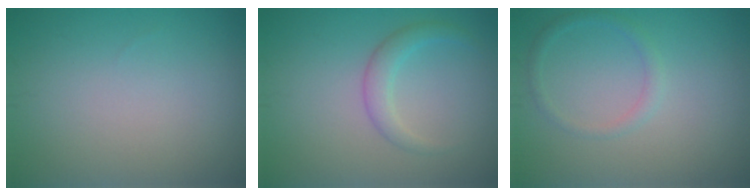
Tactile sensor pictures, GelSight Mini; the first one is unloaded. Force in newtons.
{"total": 1.5, "press": 1.5, "slide": 0.1}
{"total": 1.3, "press": 1.3, "slide": 0.1}